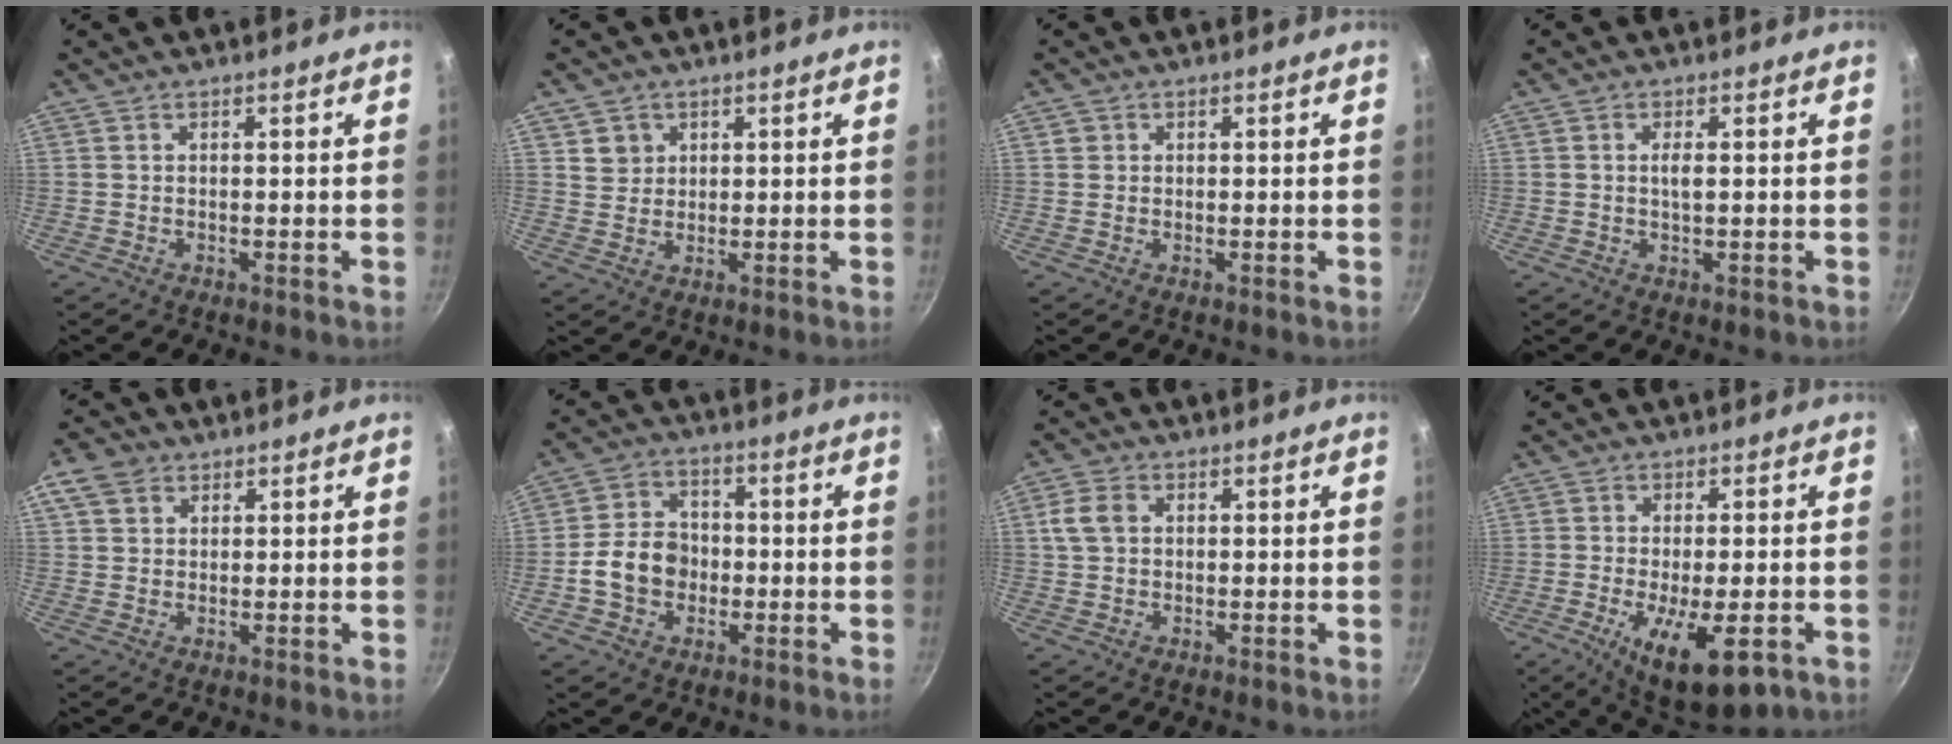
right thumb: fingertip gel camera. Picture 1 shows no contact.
{"total": 3.5, "force": [1.5, 3.1, 0.7], "torque": [0.010, 0.004, 0.028]}
{"total": 1.0, "force": [0.2, 1.0, 0.2], "torque": [0.002, 0.003, 0.001]}
{"total": 2.0, "force": [0.1, 0.5, 1.9], "torque": [-0.037, -0.001, 0.002]}
{"total": 5.2, "force": [2.4, 3.9, 2.4], "torque": [-0.033, 0.000, 0.038]}
{"total": 9.6, "force": [-1.7, 7.8, 5.3], "torque": [-0.067, 0.023, -0.039]}
{"total": 4.6, "force": [0.8, 3.5, 2.8], "torque": [-0.045, 0.006, 0.012]}
{"total": 13.3, "force": [-5.1, 4.8, 11.3], "torque": [-0.165, -0.008, -0.071]}